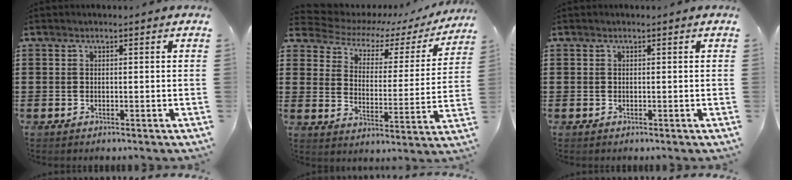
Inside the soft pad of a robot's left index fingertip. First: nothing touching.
{"total": 4.5, "force": [3.6, 2.0, 1.8], "torque": [-0.058, -0.024, 0.053]}
{"total": 0.0}